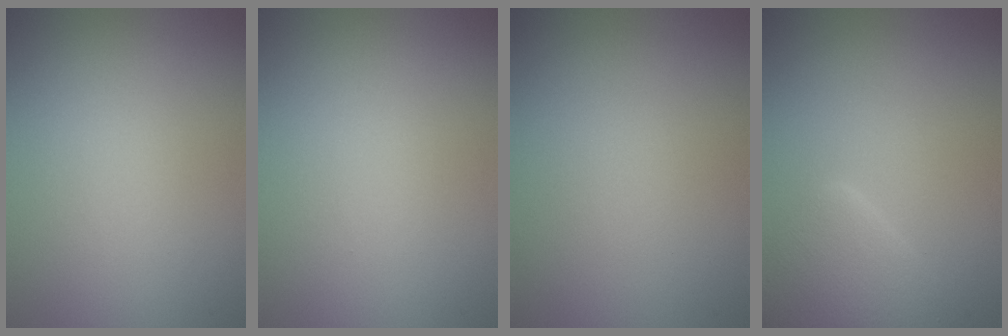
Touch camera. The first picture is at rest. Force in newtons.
{"total": 0.0}
{"total": 0.0}
{"total": 4.7, "press": 4.7, "slide": 0.1}